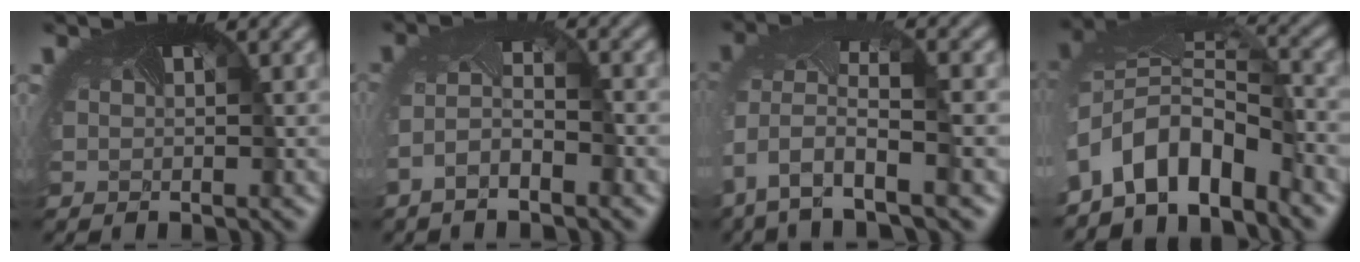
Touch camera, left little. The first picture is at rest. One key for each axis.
{"total": 3.6, "fx": -2.3, "fy": 1.1, "fz": 2.5, "tx": -0.058, "ty": -0.008, "tz": -0.046}
{"total": 9.0, "fx": -3.1, "fy": 4.2, "fz": 7.4, "tx": -0.187, "ty": -0.024, "tz": -0.043}
{"total": 8.8, "fx": -4.8, "fy": 4.4, "fz": 6.0, "tx": -0.111, "ty": -0.008, "tz": -0.093}